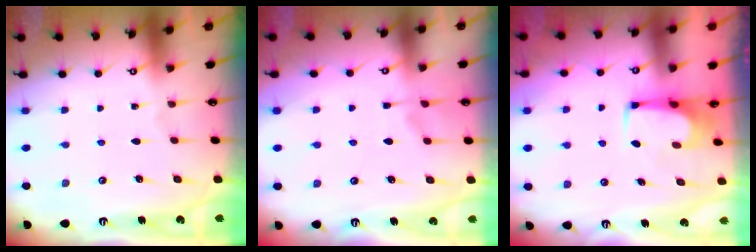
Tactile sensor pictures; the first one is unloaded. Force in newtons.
{"total": 1.0, "press": 0.6, "slide": 0.8}
{"total": 1.6, "press": 1.5, "slide": 0.3}